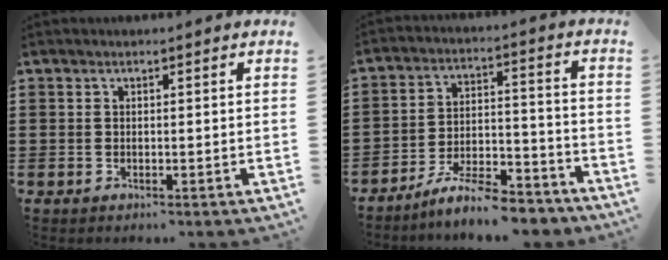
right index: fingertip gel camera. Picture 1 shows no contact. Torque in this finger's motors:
{"motor_torque": [0.24, 0.26, 0.28, 0.06]}